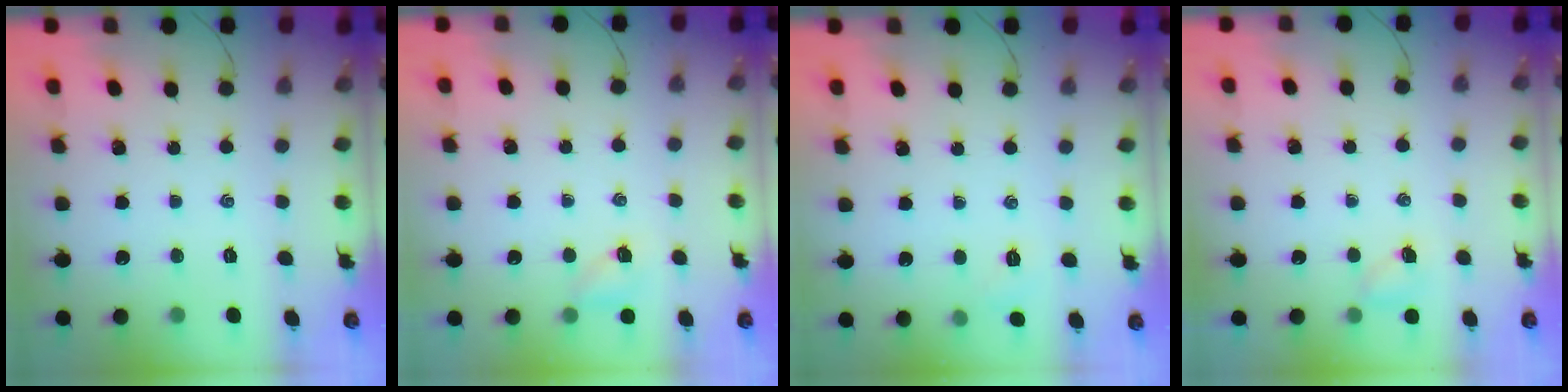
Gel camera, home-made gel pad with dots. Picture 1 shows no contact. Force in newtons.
{"total": 3.9, "press": 3.7, "slide": 1.2}
{"total": 3.8, "press": 3.6, "slide": 1.2}
{"total": 3.6, "press": 3.4, "slide": 1.1}